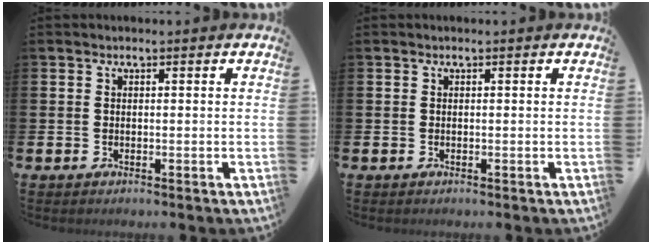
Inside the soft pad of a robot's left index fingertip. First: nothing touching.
{"total": 0.0}